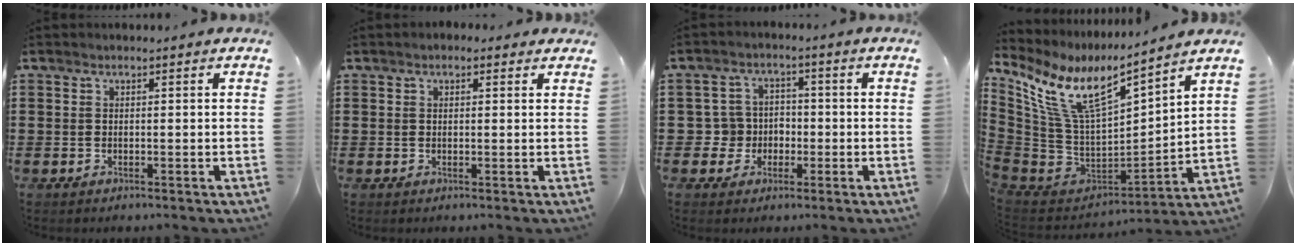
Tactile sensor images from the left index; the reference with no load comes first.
{"total": 1.1, "force": [0.7, 0.6, 0.6], "torque": [-0.012, 0.007, 0.012]}
{"total": 4.6, "force": [-0.9, 4.4, 1.0], "torque": [-0.036, 0.010, -0.017]}
{"total": 11.5, "force": [6.8, 3.8, 8.5], "torque": [-0.195, -0.046, 0.119]}